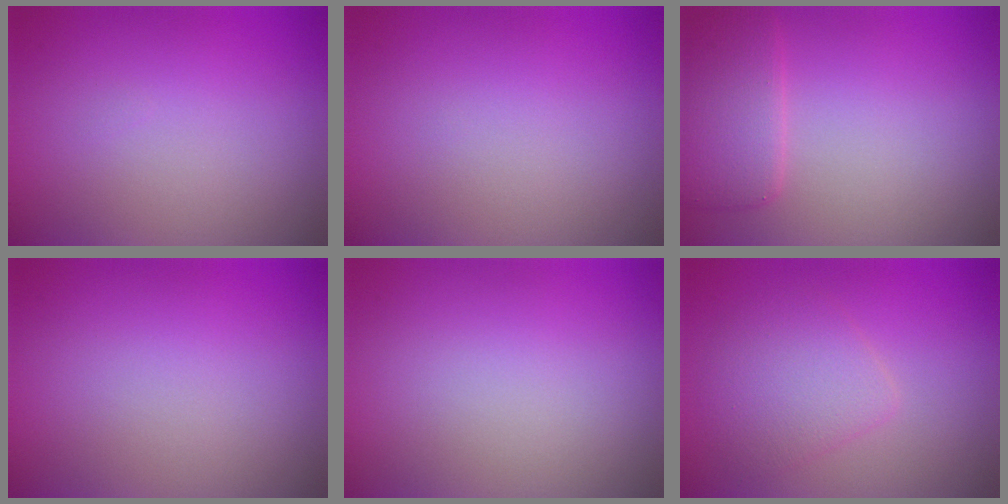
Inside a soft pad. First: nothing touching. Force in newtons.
{"total": 0.0}
{"total": 3.5, "press": 3.5, "slide": 0.1}
{"total": 0.0}
{"total": 0.0}
{"total": 3.5, "press": 3.5, "slide": 0.1}